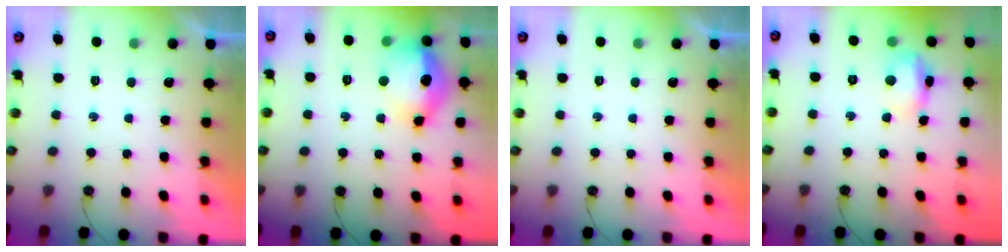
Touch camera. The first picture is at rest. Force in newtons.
{"total": 16.7, "press": 16.3, "slide": 3.5}
{"total": 0.0}
{"total": 11.3, "press": 11.3, "slide": 0.9}